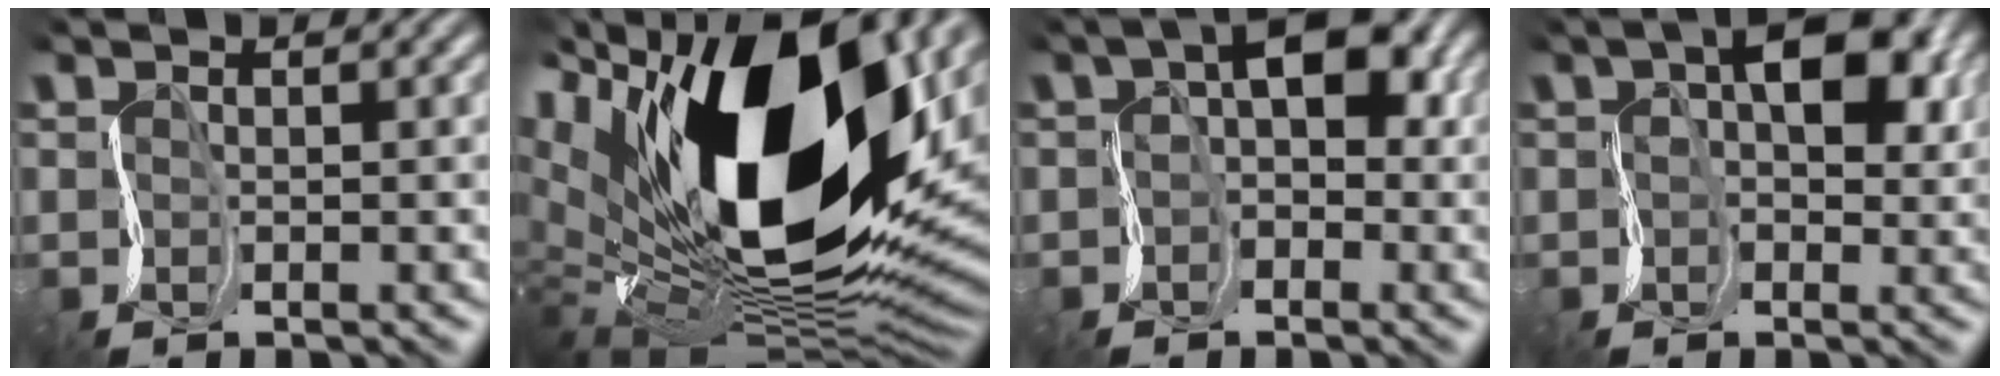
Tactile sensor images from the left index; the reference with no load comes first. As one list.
[{"total": 18.5, "force": [6.3, 10.4, 13.9], "torque": [-0.278, -0.004, 0.130]}, {"total": 4.9, "force": [0.8, 2.4, 4.2], "torque": [-0.064, 0.028, 0.010]}, {"total": 5.6, "force": [1.9, 2.4, 4.7], "torque": [-0.076, 0.023, 0.027]}]